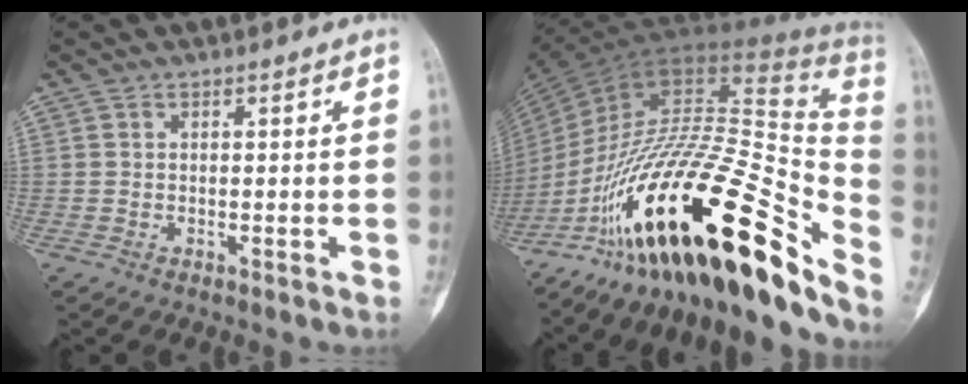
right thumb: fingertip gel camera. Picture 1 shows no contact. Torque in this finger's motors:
{"motor_torque": [2.65, 2.36, 2.19, -0.59, 1.04]}